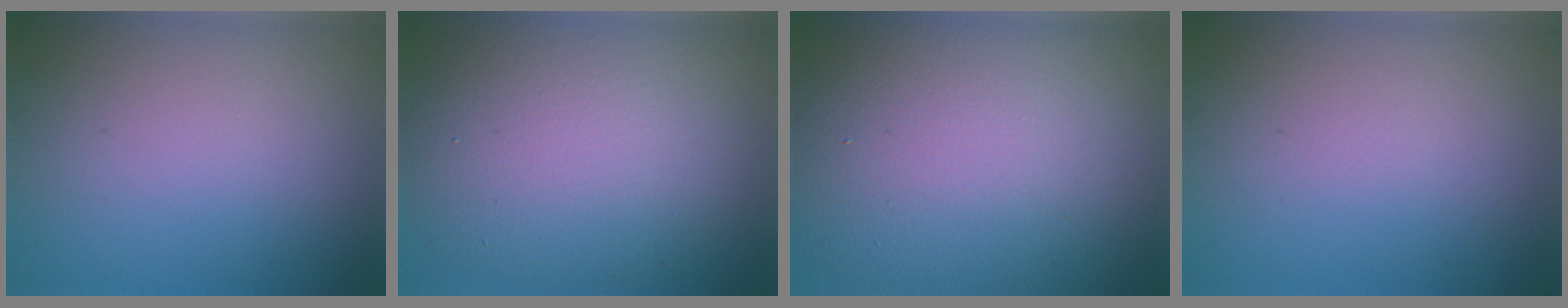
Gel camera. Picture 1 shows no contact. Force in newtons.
{"total": 11.1, "press": 11.1, "slide": 0.7}
{"total": 15.9, "press": 15.9, "slide": 1.3}
{"total": 0.0}